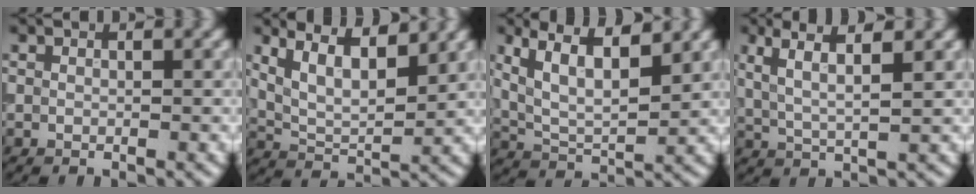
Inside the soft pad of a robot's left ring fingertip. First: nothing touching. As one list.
[{"total": 6.2, "force": [3.7, 2.1, 4.5], "torque": [-0.087, 0.011, 0.059]}, {"total": 6.8, "force": [3.7, 2.5, 5.1], "torque": [-0.100, 0.010, 0.065]}, {"total": 4.2, "force": [2.1, 0.9, 3.5], "torque": [-0.074, 0.003, 0.042]}]